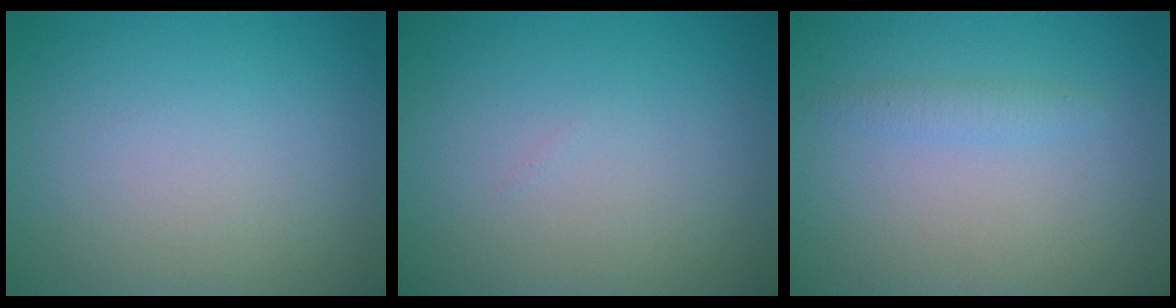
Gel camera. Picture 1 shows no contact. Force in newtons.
{"total": 0.0}
{"total": 1.1, "press": 1.1, "slide": 0.0}